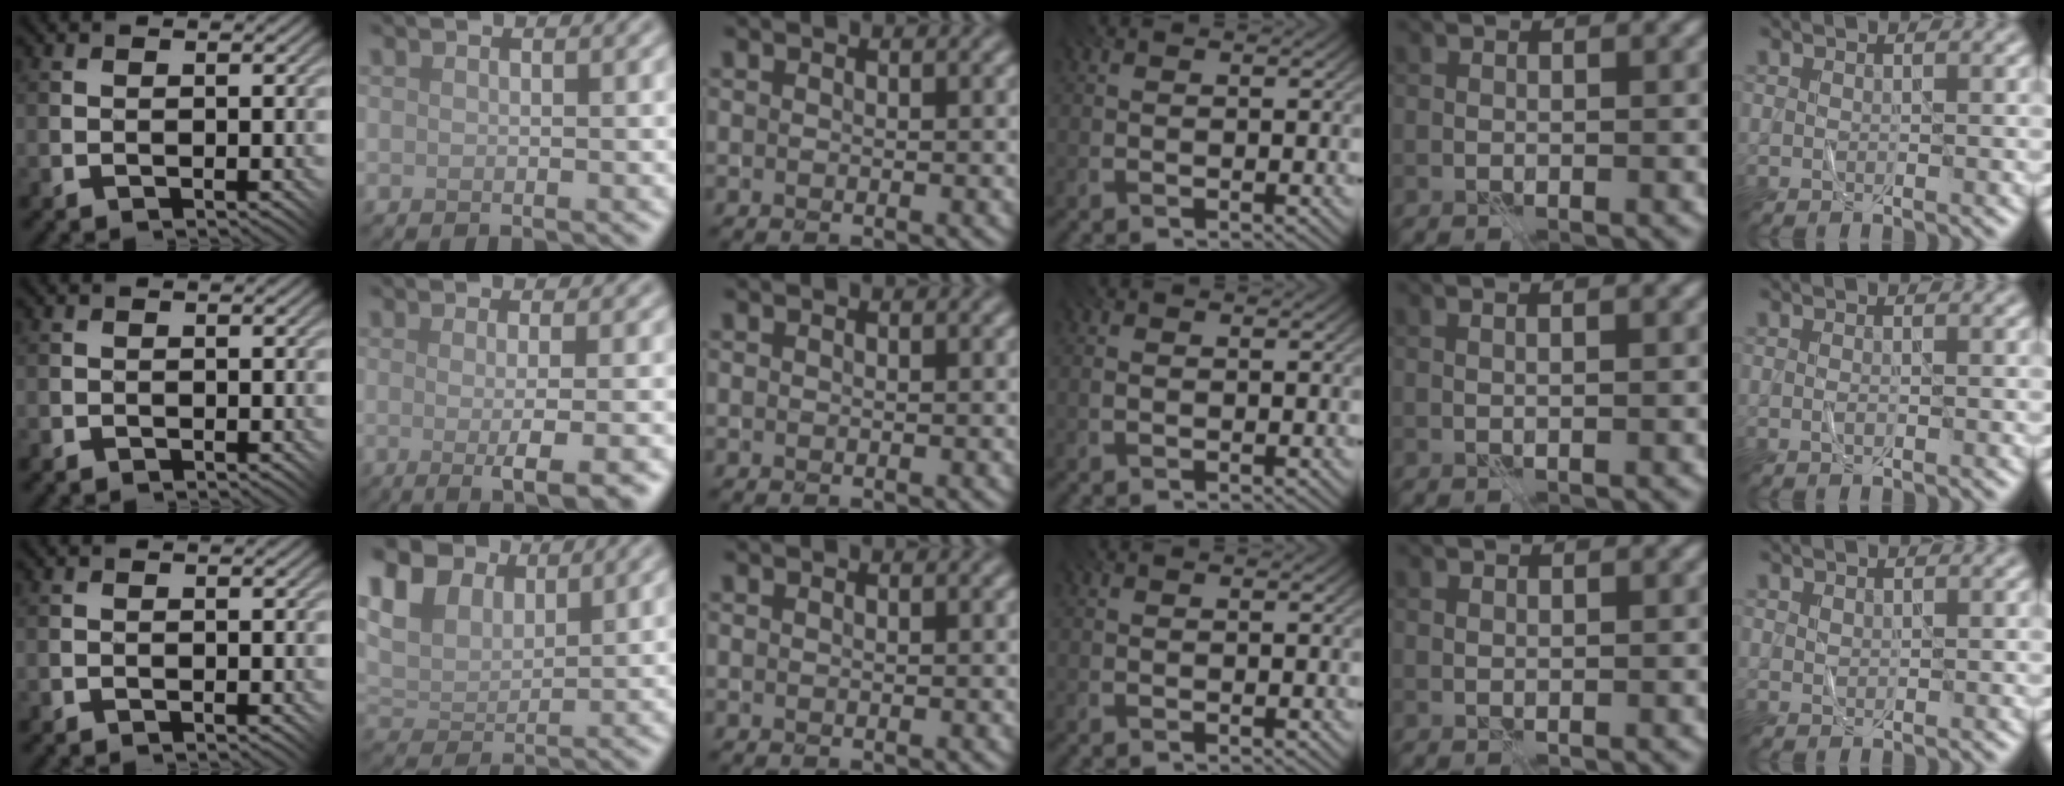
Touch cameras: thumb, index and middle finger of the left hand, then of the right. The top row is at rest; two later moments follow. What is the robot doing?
{"motion": "fold", "object": "shorts"}